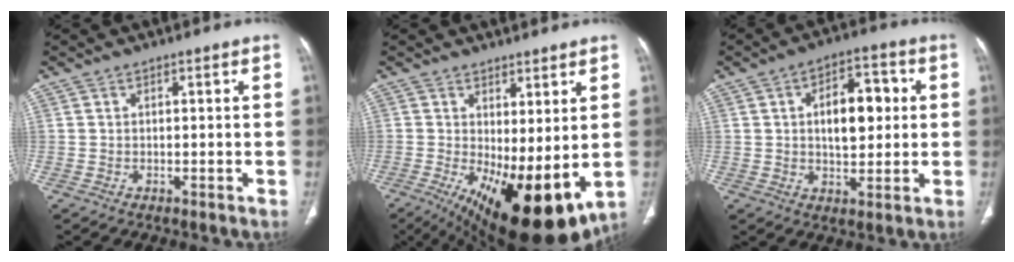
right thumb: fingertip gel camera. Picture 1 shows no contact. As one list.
[{"total": 16.0, "force": [-1.8, 6.2, 14.6], "torque": [-0.240, -0.029, -0.004]}, {"total": 11.1, "force": [1.7, 6.0, 9.2], "torque": [-0.112, 0.011, 0.026]}]